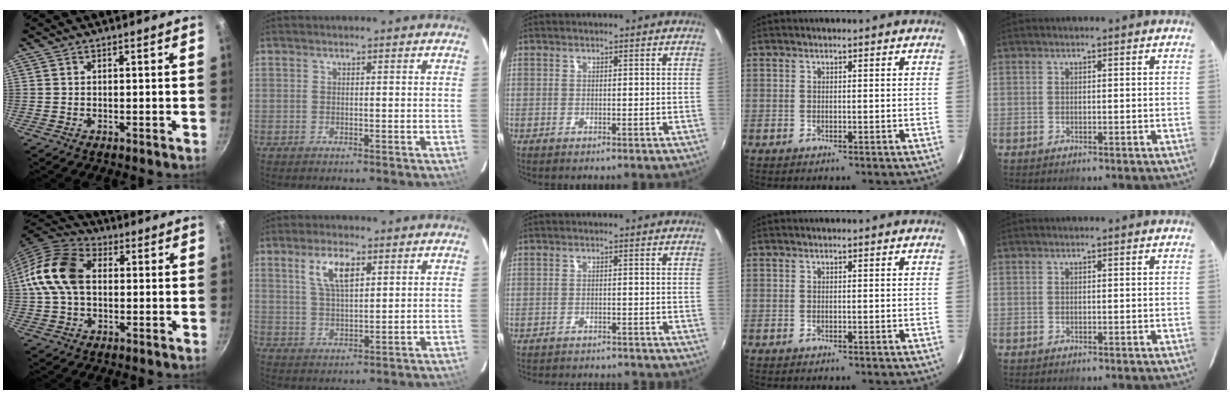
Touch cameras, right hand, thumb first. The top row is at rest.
{"thumb": {"total": 13.9, "force": [1.2, 9.6, 9.9], "torque": [-0.176, 0.027, 0.005]}, "index": {"total": 6.7, "force": [3.1, 2.6, 5.3], "torque": [-0.099, 0.007, 0.062]}, "middle": {"total": 10.3, "force": [-9.4, 2.6, 3.4], "torque": [-0.080, -0.015, -0.130]}}